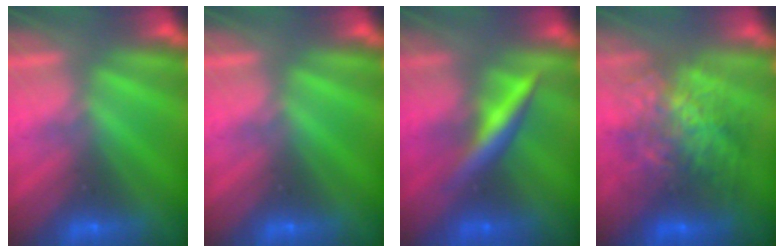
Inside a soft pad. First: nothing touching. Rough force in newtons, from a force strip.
{"total": 0.0}
{"total": 2.8}
{"total": 7.1}